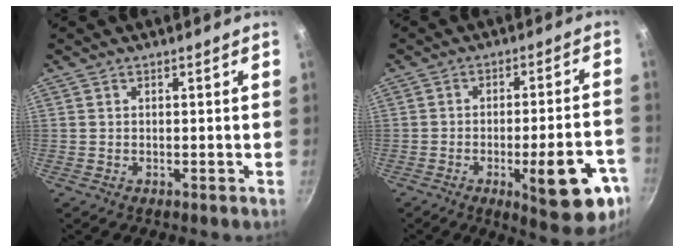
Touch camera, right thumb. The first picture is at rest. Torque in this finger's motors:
{"motor_torque": [1.86, 1.59, 1.50, -0.36, 0.37]}